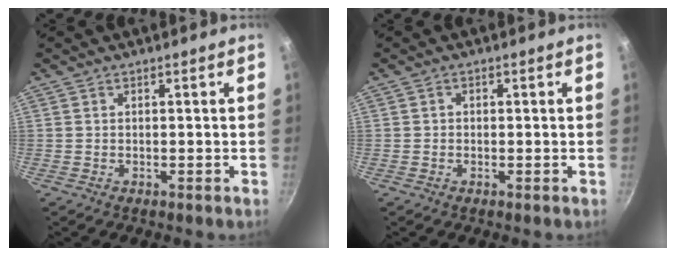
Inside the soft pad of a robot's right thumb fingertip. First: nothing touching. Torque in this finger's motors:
{"motor_torque": [0.07, -0.19, -0.07, 0.55, 0.04]}